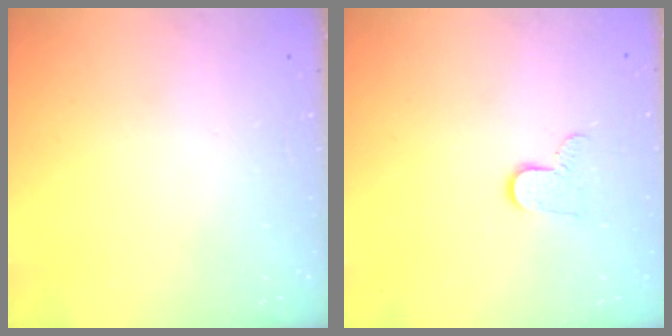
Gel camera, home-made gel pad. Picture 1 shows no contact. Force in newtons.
{"total": 6.4, "press": 6.4, "slide": 0.5}